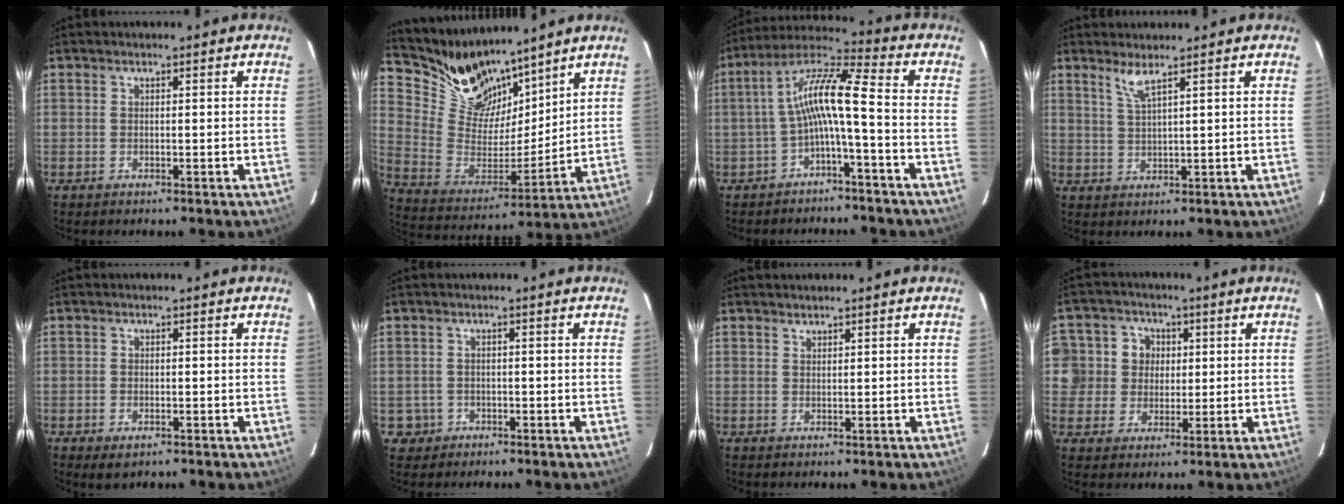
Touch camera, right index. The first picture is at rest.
{"total": 15.5, "force": [12.9, 7.2, 4.6], "torque": [-0.124, -0.007, 0.254]}
{"total": 9.6, "force": [-2.3, 0.8, 9.3], "torque": [-0.200, 0.025, -0.046]}
{"total": 3.1, "force": [2.2, -0.4, 2.1], "torque": [-0.046, -0.005, 0.045]}
{"total": 2.5, "force": [-1.4, 1.5, 1.5], "torque": [-0.030, -0.007, -0.022]}
{"total": 3.1, "force": [-1.0, 3.0, 0.1], "torque": [-0.009, 0.012, -0.010]}
{"total": 0.7, "force": [0.7, 0.2, 0.0], "torque": [-0.001, 0.002, 0.015]}
{"total": 8.4, "force": [1.3, 8.1, 1.6], "torque": [-0.042, 0.022, 0.018]}